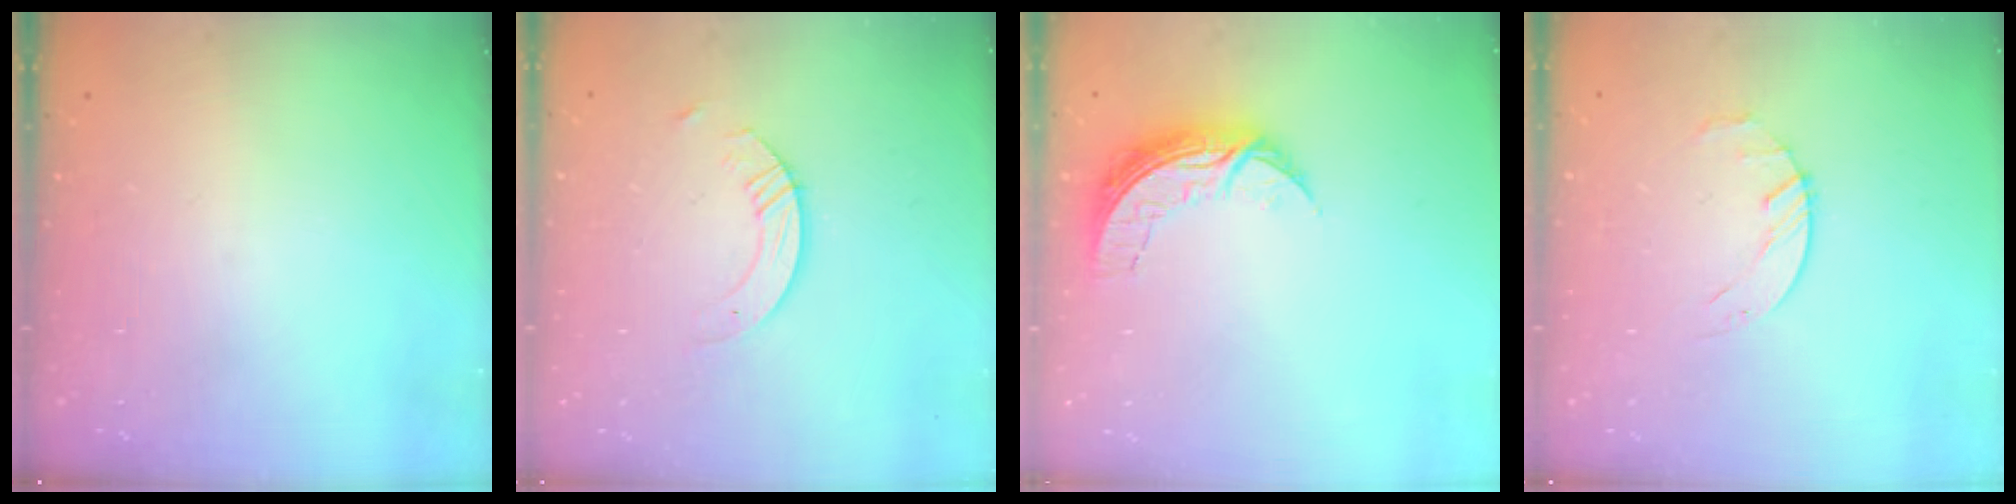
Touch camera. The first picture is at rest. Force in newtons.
{"total": 3.5, "press": 3.5, "slide": 0.4}
{"total": 8.8, "press": 8.8, "slide": 0.6}
{"total": 2.7, "press": 2.6, "slide": 0.3}